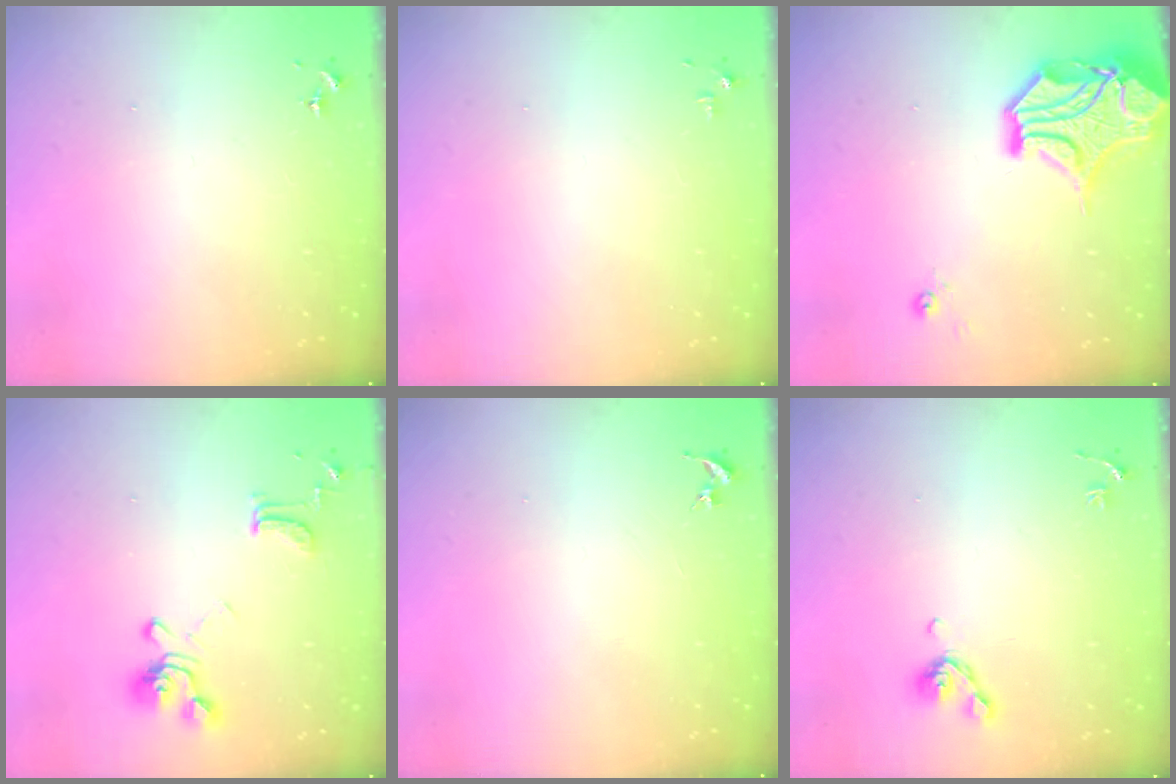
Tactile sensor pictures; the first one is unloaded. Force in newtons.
{"total": 2.8, "press": 2.8, "slide": 0.4}
{"total": 16.9, "press": 16.8, "slide": 2.5}
{"total": 14.3, "press": 14.3, "slide": 1.3}
{"total": 0.0}
{"total": 6.5, "press": 6.4, "slide": 1.3}